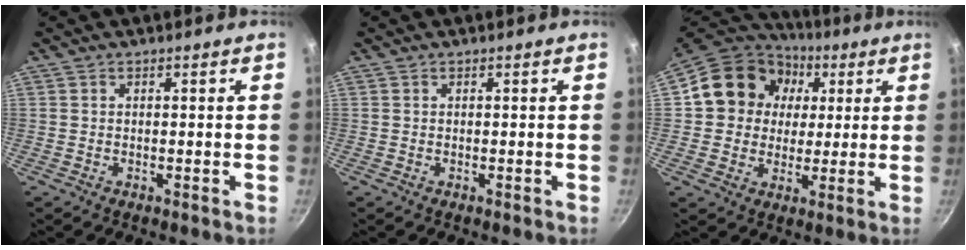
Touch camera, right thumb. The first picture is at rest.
{"total": 0.0}
{"total": 16.1, "force": [3.7, 14.1, 6.9], "torque": [-0.095, 0.020, 0.051]}